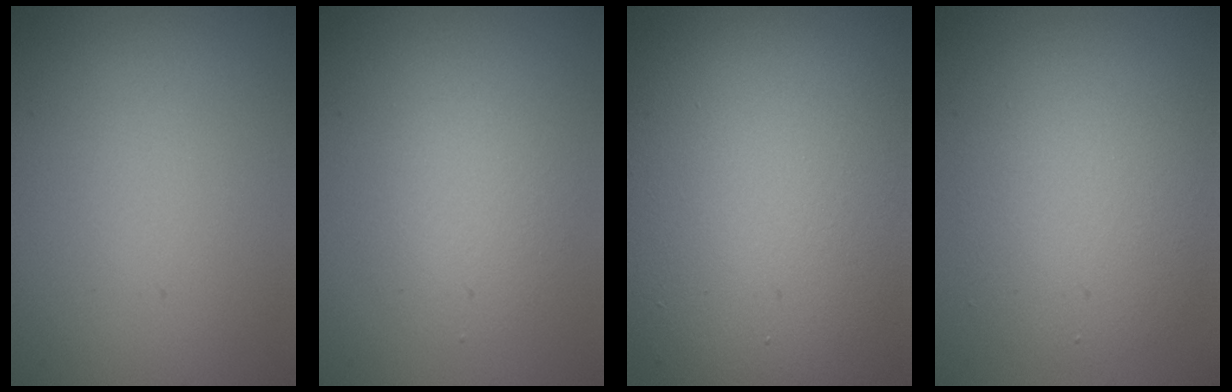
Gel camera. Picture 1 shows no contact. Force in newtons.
{"total": 2.8, "press": 2.8, "slide": 0.1}
{"total": 15.1, "press": 15.1, "slide": 1.3}
{"total": 4.5, "press": 4.5, "slide": 0.3}